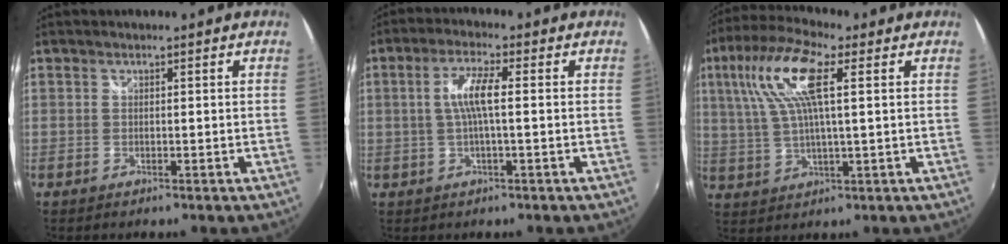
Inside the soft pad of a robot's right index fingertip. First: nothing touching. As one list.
[{"total": 6.0, "force": [-0.2, 0.7, 6.0], "torque": [-0.119, 0.007, -0.001]}, {"total": 12.9, "force": [4.1, 3.8, 11.6], "torque": [-0.231, 0.021, 0.079]}]